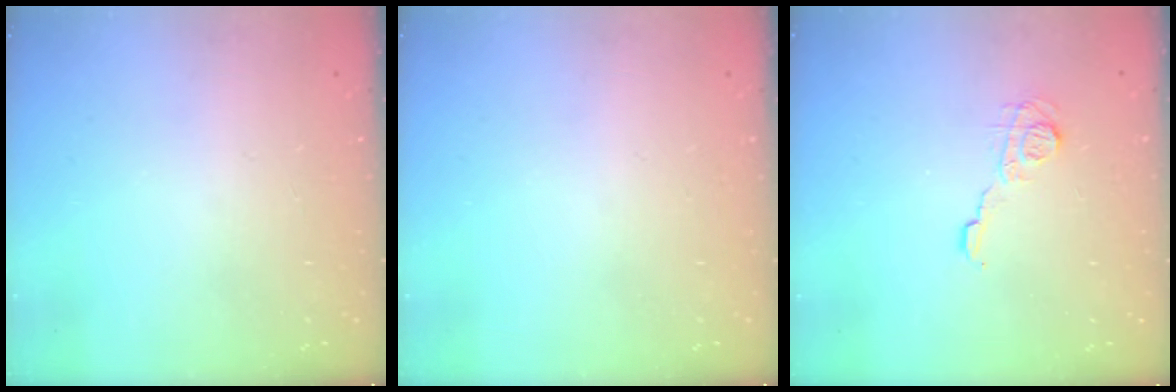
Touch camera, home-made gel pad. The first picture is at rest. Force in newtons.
{"total": 0.0}
{"total": 7.8, "press": 7.8, "slide": 0.1}